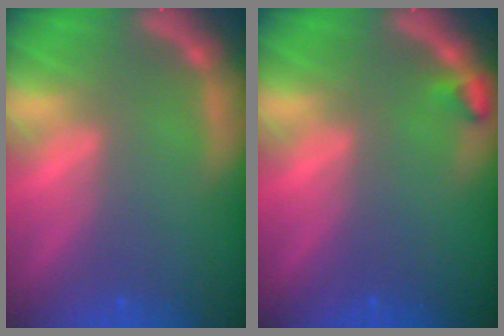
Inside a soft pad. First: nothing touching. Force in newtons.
{"total": 0.9}